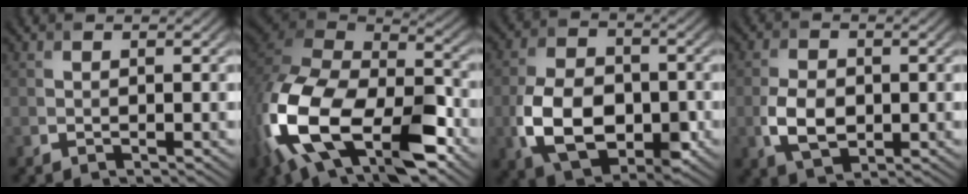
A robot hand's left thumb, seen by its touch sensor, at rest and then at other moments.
{"total": 20.4, "force": [-8.2, 11.3, 14.8], "torque": [-0.355, -0.052, -0.129]}
{"total": 11.0, "force": [-2.8, 7.1, 7.8], "torque": [-0.171, -0.014, -0.054]}
{"total": 5.4, "force": [-0.9, 3.6, 4.0], "torque": [-0.089, -0.009, -0.018]}